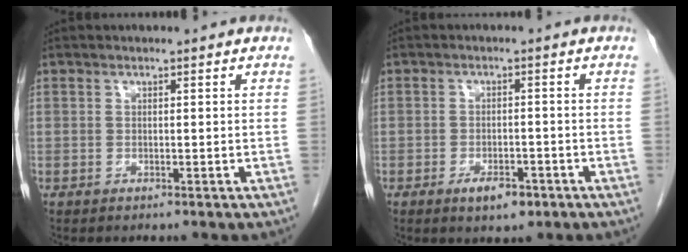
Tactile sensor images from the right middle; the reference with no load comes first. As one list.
[{"total": 3.9, "force": [-2.3, 1.7, 2.7], "torque": [-0.041, 0.002, -0.030]}]